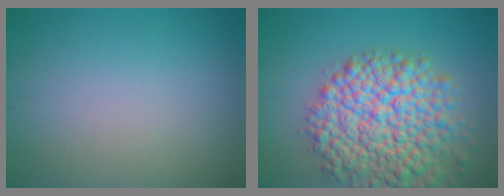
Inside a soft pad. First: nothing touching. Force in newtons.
{"total": 10.1, "press": 10.1, "slide": 0.5}